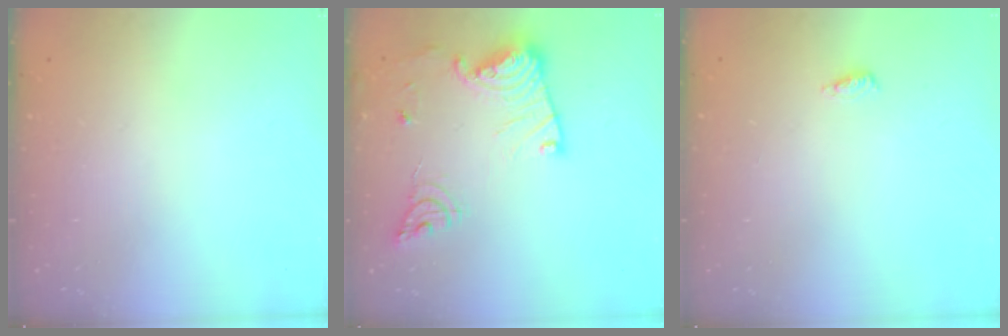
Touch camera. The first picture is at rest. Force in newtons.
{"total": 17.8, "press": 17.8, "slide": 1.6}
{"total": 3.8, "press": 3.6, "slide": 1.2}